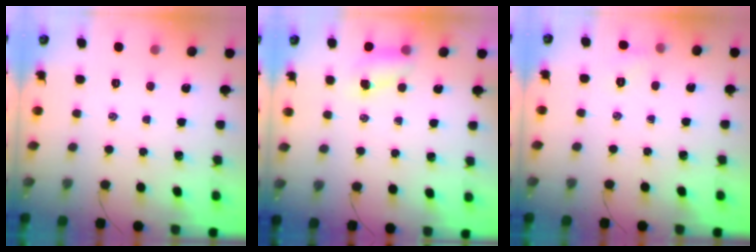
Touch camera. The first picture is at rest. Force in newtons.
{"total": 4.9, "press": 4.8, "slide": 1.0}
{"total": 3.9, "press": 3.7, "slide": 1.2}